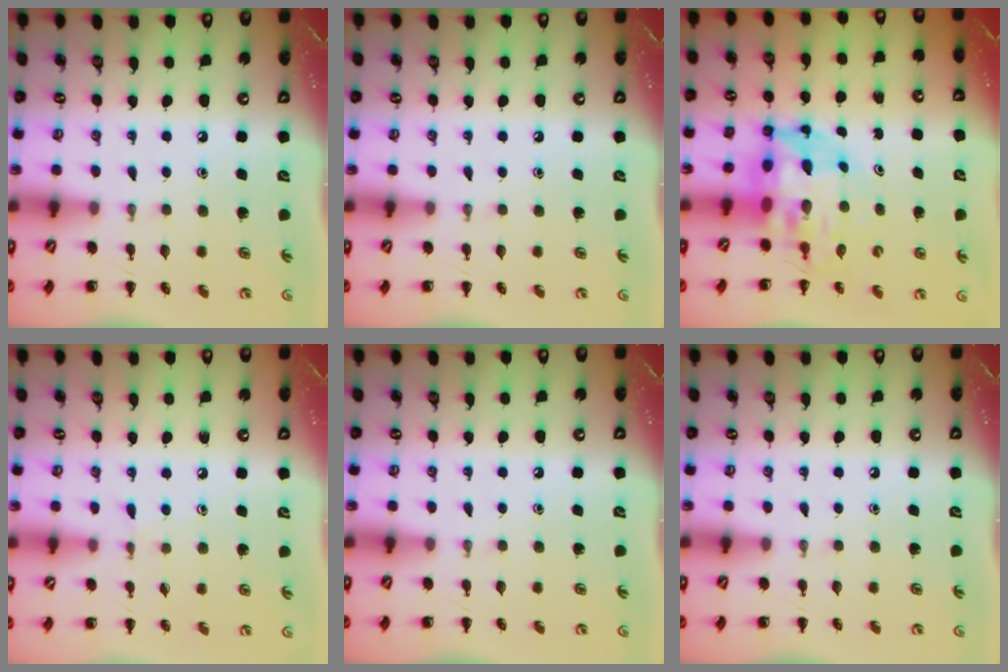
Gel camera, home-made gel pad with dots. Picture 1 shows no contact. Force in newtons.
{"total": 0.0}
{"total": 8.0, "press": 7.7, "slide": 2.2}
{"total": 5.1, "press": 4.8, "slide": 1.8}
{"total": 0.0}
{"total": 0.0}